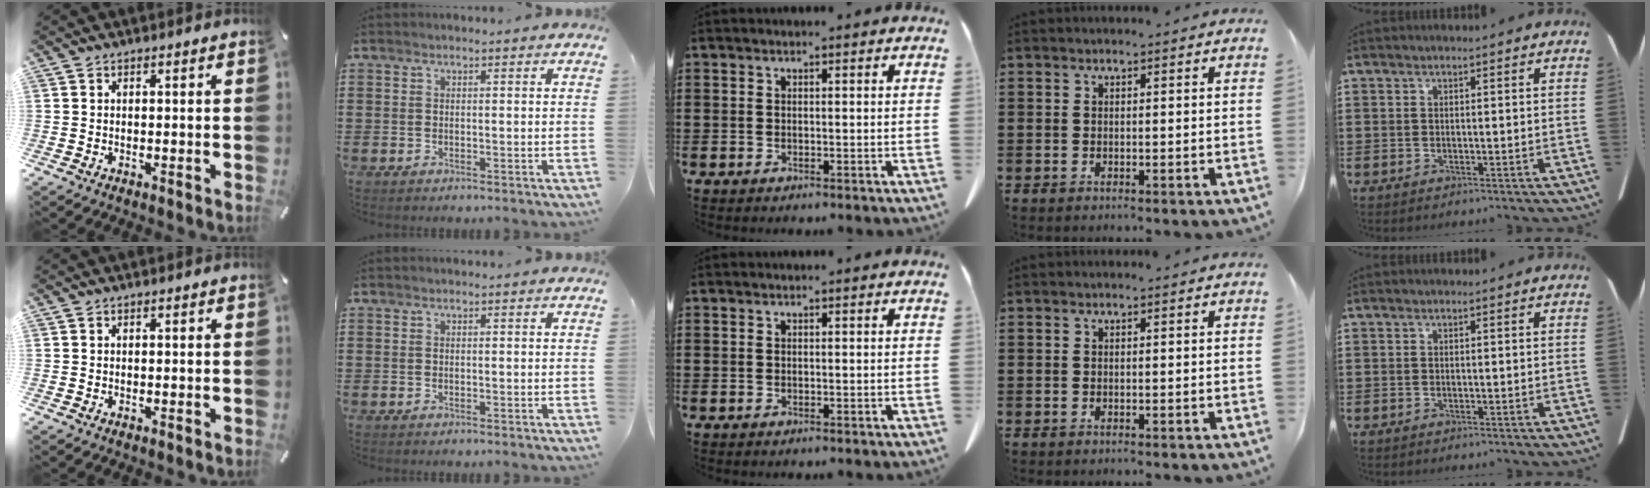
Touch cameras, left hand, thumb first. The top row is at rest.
{}